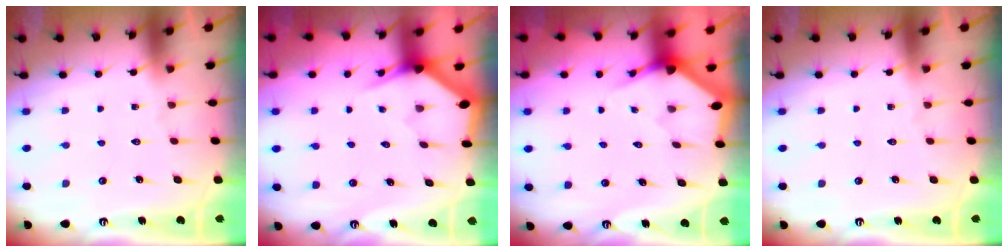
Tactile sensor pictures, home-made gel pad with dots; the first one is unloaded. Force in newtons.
{"total": 2.9, "press": 2.9, "slide": 0.0}
{"total": 2.9, "press": 2.9, "slide": 0.2}
{"total": 0.0}